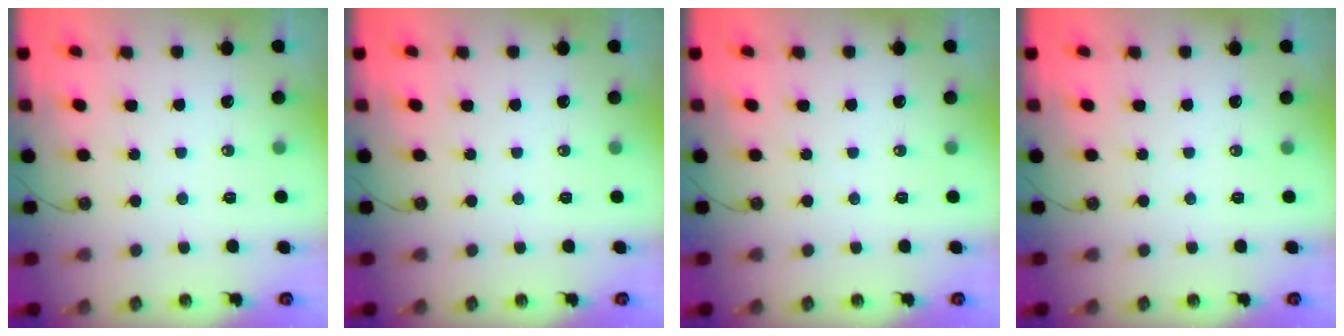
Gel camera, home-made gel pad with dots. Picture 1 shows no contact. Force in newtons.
{"total": 0.0}
{"total": 0.0}
{"total": 0.0}